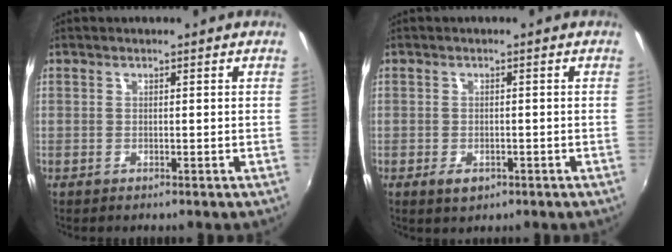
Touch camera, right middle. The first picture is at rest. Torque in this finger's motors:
{"motor_torque": [0.55, -0.26, 0.03, 0.02]}